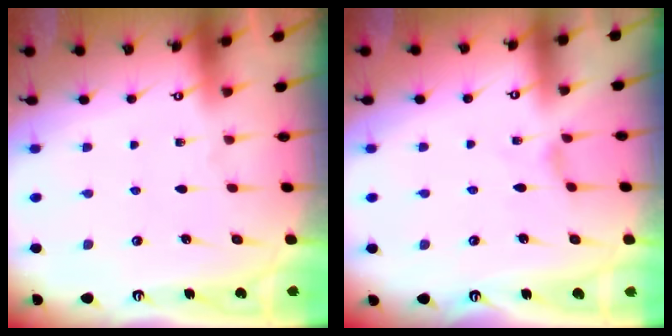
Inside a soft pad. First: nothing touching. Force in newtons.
{"total": 0.0}